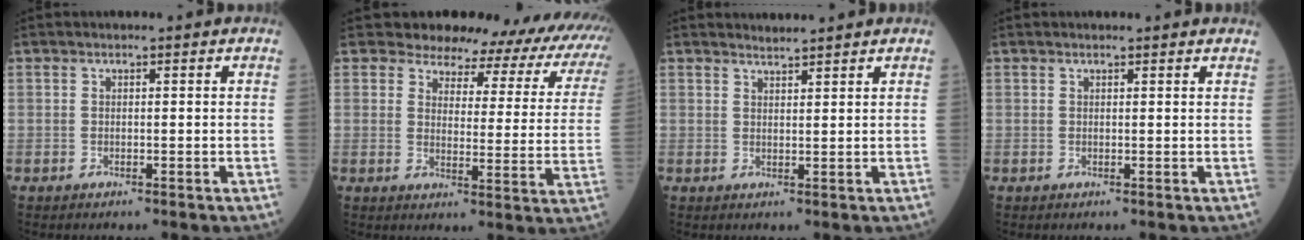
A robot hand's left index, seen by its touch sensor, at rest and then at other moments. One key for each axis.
{"total": 18.4, "fx": 16.5, "fy": 6.2, "fz": 5.3, "tx": -0.030, "ty": -0.052, "tz": 0.156}
{"total": 2.3, "fx": 2.3, "fy": -0.2, "fz": 0.2, "tx": -0.007, "ty": 0.009, "tz": 0.042}
{"total": 3.0, "fx": 2.9, "fy": 0.4, "fz": 0.7, "tx": -0.013, "ty": 0.010, "tz": 0.027}